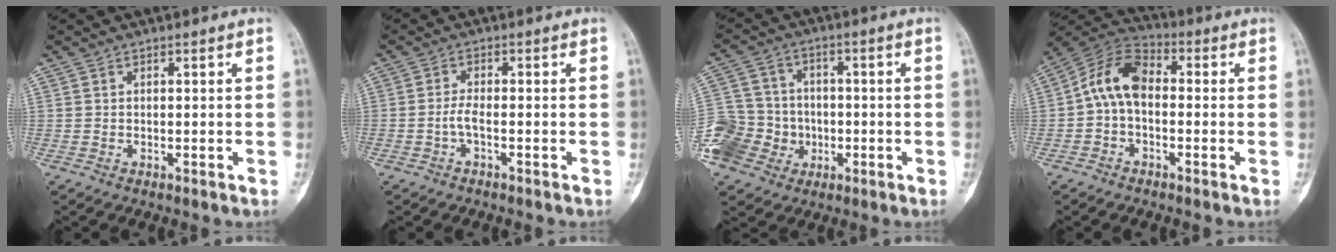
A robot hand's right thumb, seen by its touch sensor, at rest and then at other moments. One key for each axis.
{"total": 2.1, "fx": -0.8, "fy": 0.5, "fz": 1.8, "tx": -0.038, "ty": 0.003, "tz": -0.019}
{"total": 14.9, "fx": -4.4, "fy": 12.9, "fz": 5.9, "tx": -0.117, "ty": 0.032, "tz": -0.072}
{"total": 9.7, "fx": -0.4, "fy": 6.2, "fz": 7.5, "tx": -0.127, "ty": 0.033, "tz": -0.025}